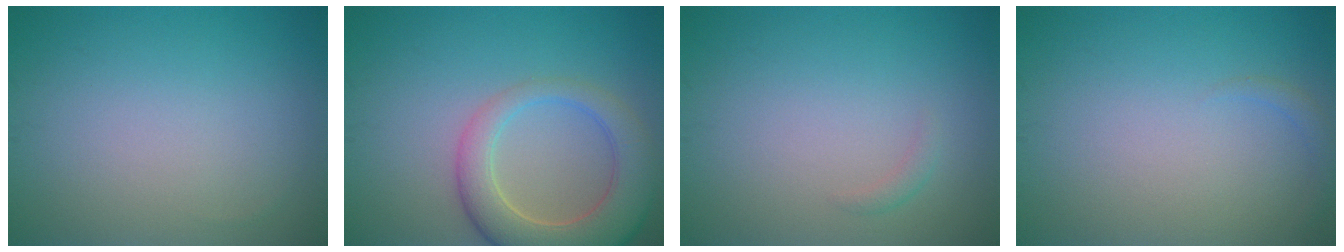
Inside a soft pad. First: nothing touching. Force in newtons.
{"total": 6.8, "press": 6.8, "slide": 0.6}
{"total": 0.8, "press": 0.8, "slide": 0.0}
{"total": 0.8, "press": 0.8, "slide": 0.1}